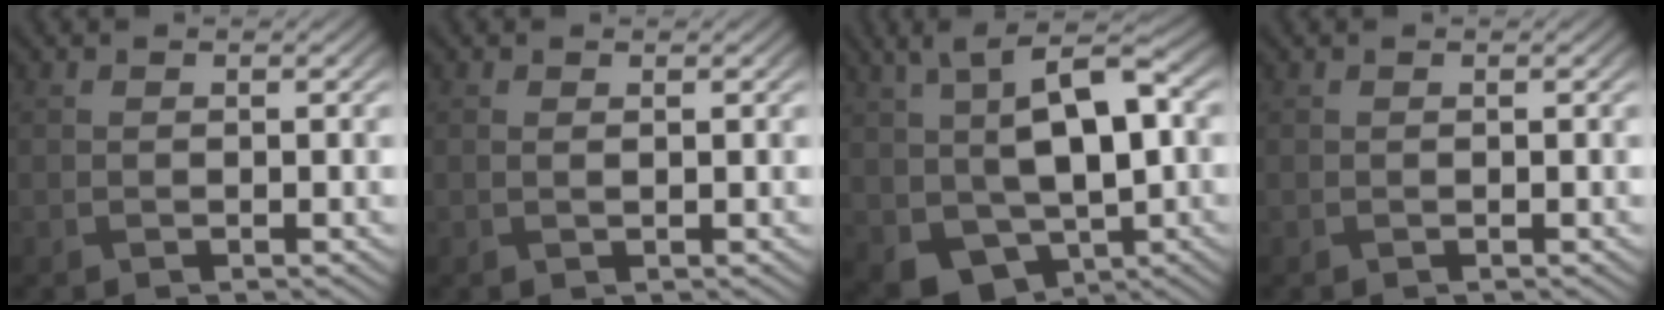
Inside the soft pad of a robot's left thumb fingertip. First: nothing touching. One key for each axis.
{"total": 0.8, "fx": 0.3, "fy": 0.3, "fz": 0.8, "tx": -0.017, "ty": -0.004, "tz": 0.008}
{"total": 15.2, "fx": -0.3, "fy": 9.2, "fz": 12.1, "tx": -0.215, "ty": -0.010, "tz": 0.003}
{"total": 0.0}